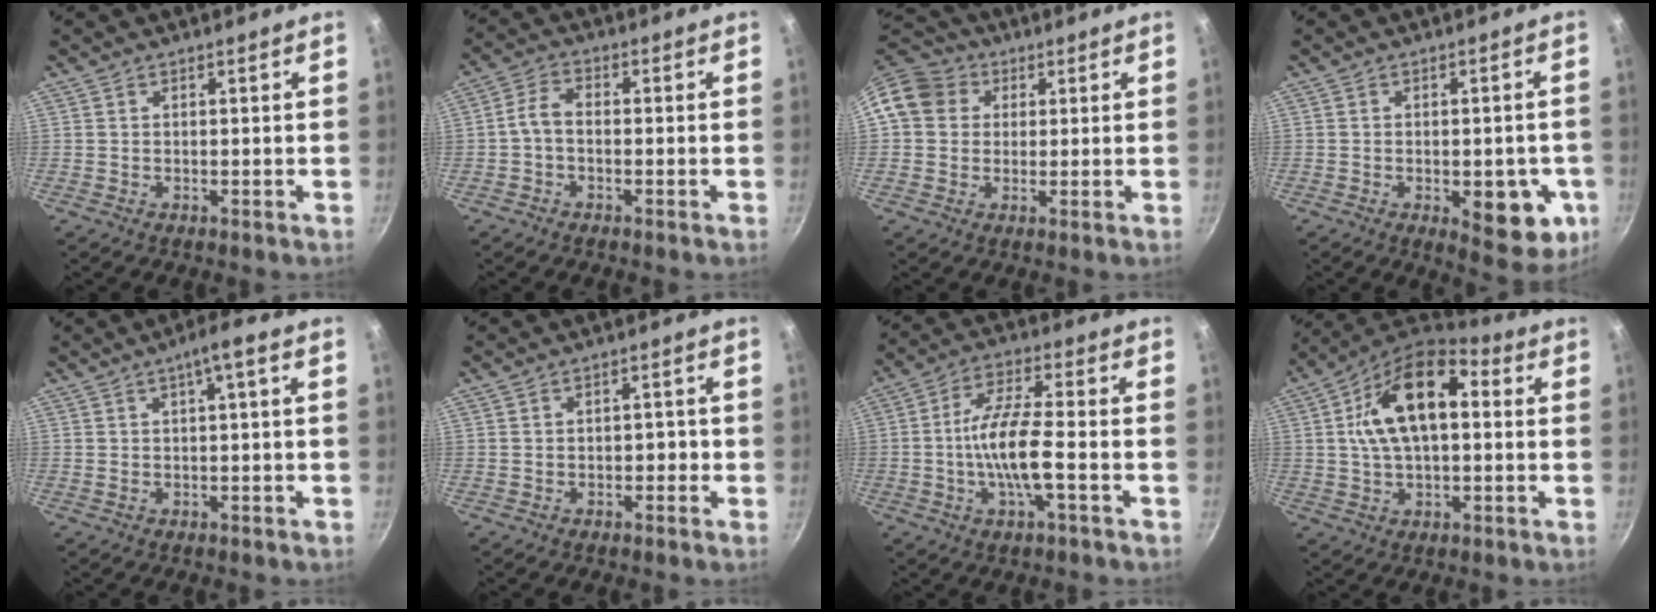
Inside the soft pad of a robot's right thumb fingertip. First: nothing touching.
{"total": 3.9, "force": [-1.1, 2.4, 2.8], "torque": [-0.059, 0.025, -0.032]}
{"total": 10.1, "force": [2.5, 8.8, 4.3], "torque": [-0.056, 0.020, 0.028]}
{"total": 12.1, "force": [-3.4, 5.6, 10.2], "torque": [-0.085, 0.001, -0.036]}
{"total": 4.2, "force": [0.6, 0.9, 4.0], "torque": [-0.072, 0.023, 0.015]}
{"total": 2.2, "force": [-0.8, 1.4, 1.5], "torque": [-0.010, 0.011, -0.013]}
{"total": 10.6, "force": [-2.7, 2.8, 9.8], "torque": [-0.188, 0.028, -0.058]}
{"total": 16.9, "force": [2.6, 9.5, 13.8], "torque": [-0.223, 0.029, 0.025]}